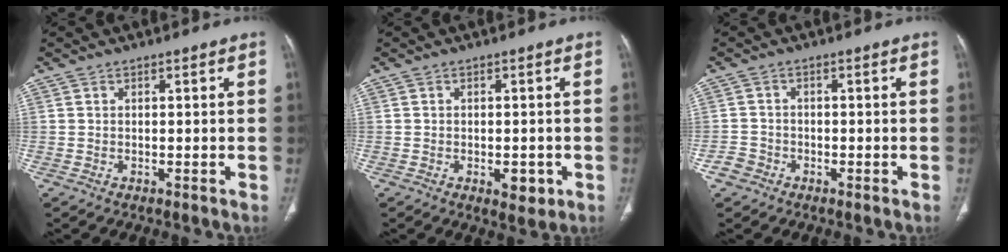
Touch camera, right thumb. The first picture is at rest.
{"total": 3.8, "force": [-1.2, 2.1, 2.9], "torque": [-0.025, 0.000, -0.007]}
{"total": 2.5, "force": [-1.5, 2.0, 0.3], "torque": [0.001, 0.014, -0.033]}